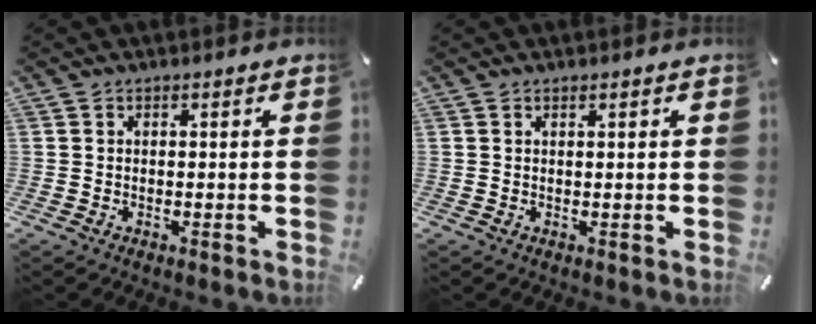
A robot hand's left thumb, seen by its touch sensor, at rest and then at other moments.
{"total": 0.5, "force": [0.4, 0.0, 0.4], "torque": [-0.007, 0.000, 0.006]}